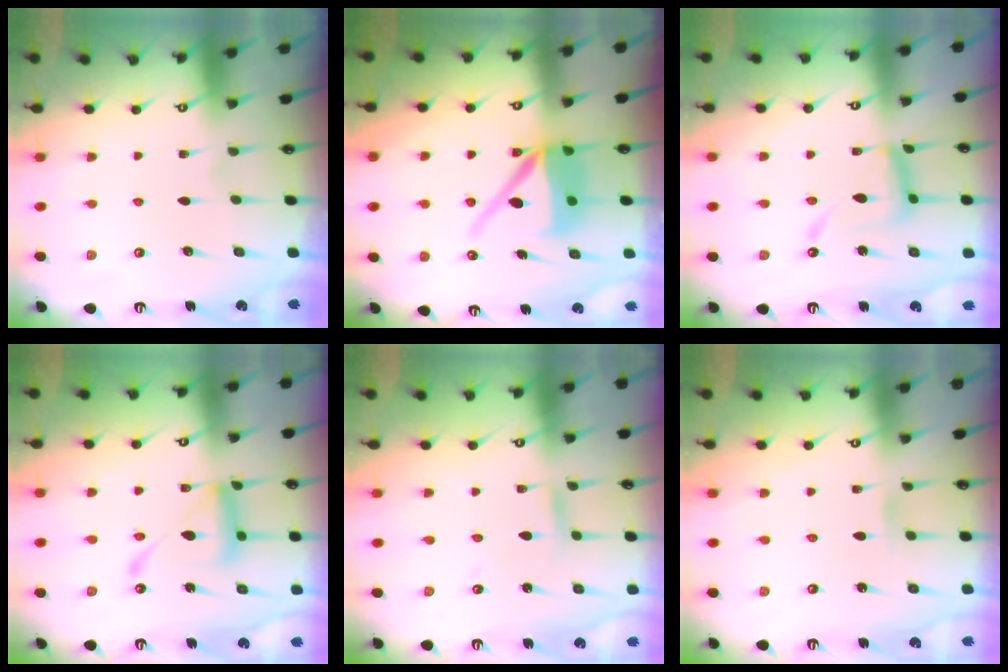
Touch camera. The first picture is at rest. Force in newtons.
{"total": 9.2, "press": 9.2, "slide": 0.9}
{"total": 13.2, "press": 13.1, "slide": 1.2}
{"total": 13.5, "press": 13.4, "slide": 1.2}
{"total": 2.9, "press": 2.9, "slide": 0.0}
{"total": 2.8, "press": 2.7, "slide": 0.5}